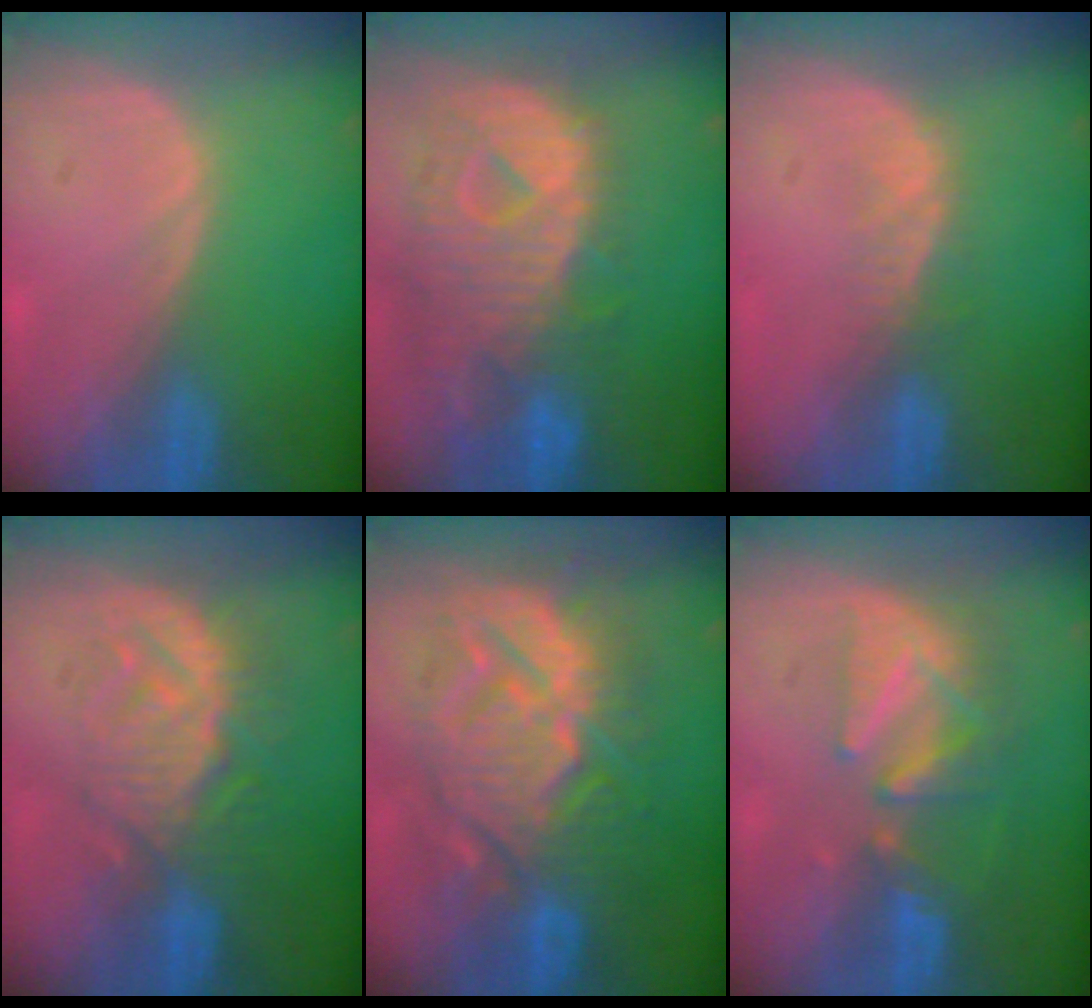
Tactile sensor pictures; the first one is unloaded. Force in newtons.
{"total": 12.5, "press": 10.8, "slide": 6.4}
{"total": 2.8, "press": 2.3, "slide": 1.7}
{"total": 9.2, "press": 8.6, "slide": 3.2}
{"total": 13.7, "press": 13.7, "slide": 1.3}
{"total": 8.2, "press": 7.4, "slide": 3.6}